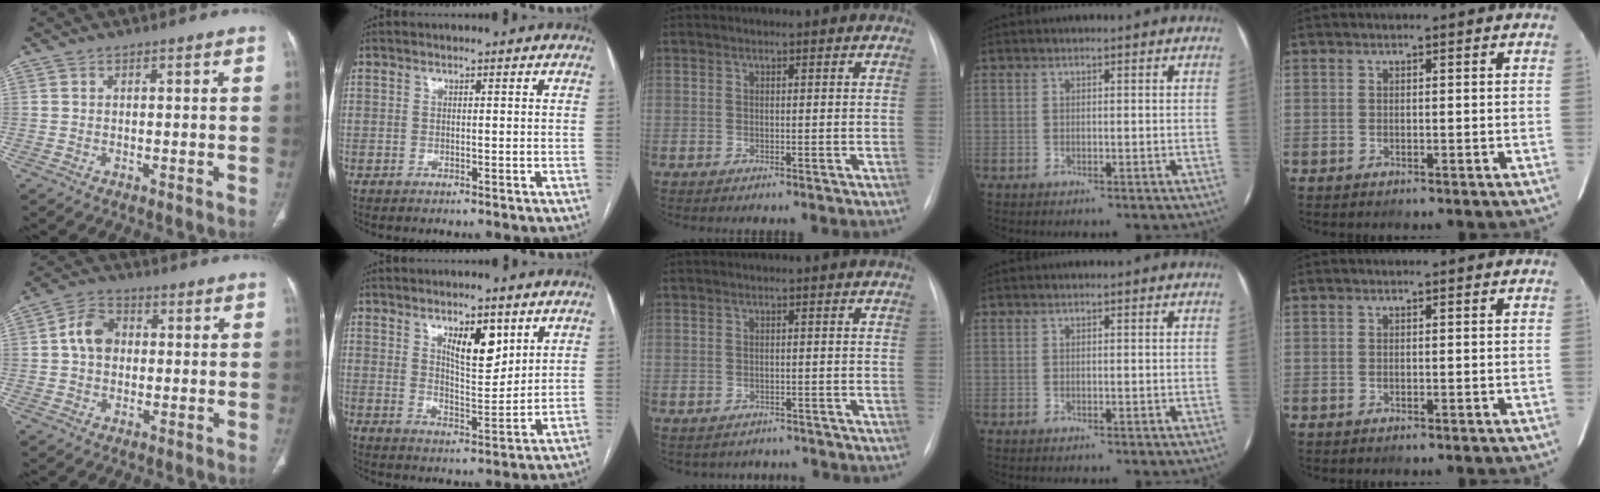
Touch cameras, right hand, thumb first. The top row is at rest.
{"thumb": {"total": 6.8, "force": [0.5, 5.2, 4.2], "torque": [-0.065, 0.016, 0.003]}, "index": {"total": 7.5, "force": [4.0, 2.4, 5.8], "torque": [-0.099, -0.007, 0.071]}, "middle": {"total": 4.4, "force": [-4.0, 1.8, -0.2], "torque": [0.002, 0.011, -0.046]}}